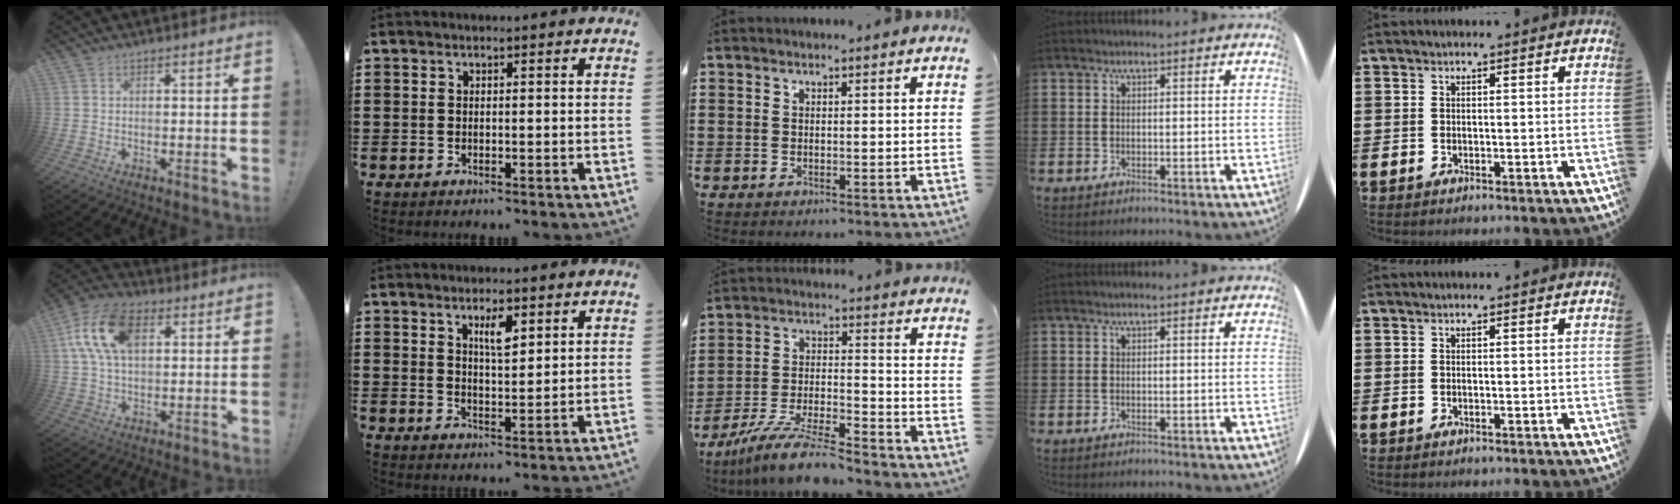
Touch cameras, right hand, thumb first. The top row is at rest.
{"thumb": {"total": 16.1, "force": [5.1, 9.7, 11.8], "torque": [-0.222, 0.005, 0.095]}, "index": {"total": 4.0, "force": [2.2, 1.2, 3.1], "torque": [-0.051, -0.001, 0.033]}, "middle": {"total": 9.9, "force": [-8.7, 0.7, 4.6], "torque": [-0.092, 0.012, -0.171]}}